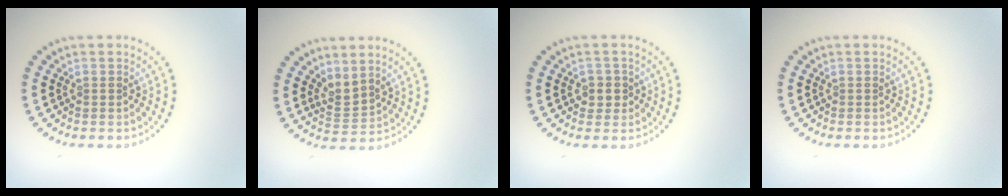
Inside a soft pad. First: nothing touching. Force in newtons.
{"total": 2.1, "press": 1.5, "slide": 1.5}
{"total": 1.6, "press": 1.5, "slide": 0.6}
{"total": 0.0}